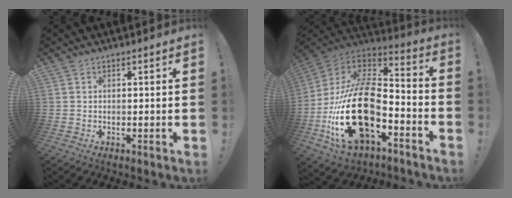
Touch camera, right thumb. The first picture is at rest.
{"total": 27.4, "force": [-7.0, 15.3, 21.6], "torque": [-0.431, 0.024, -0.107]}